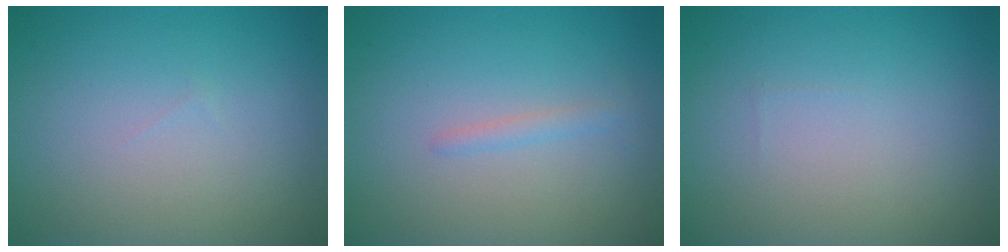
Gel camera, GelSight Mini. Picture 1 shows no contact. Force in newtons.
{"total": 1.0, "press": 1.0, "slide": 0.0}
{"total": 0.0}